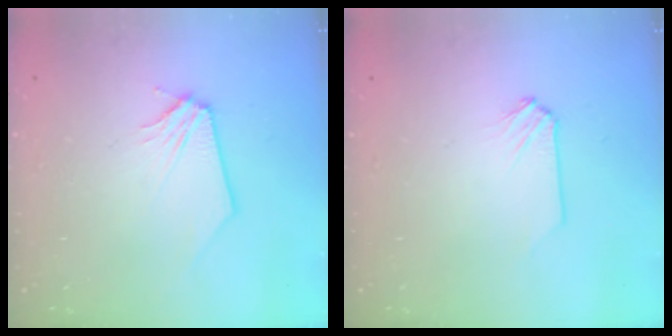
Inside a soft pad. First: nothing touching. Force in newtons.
{"total": 0.0}